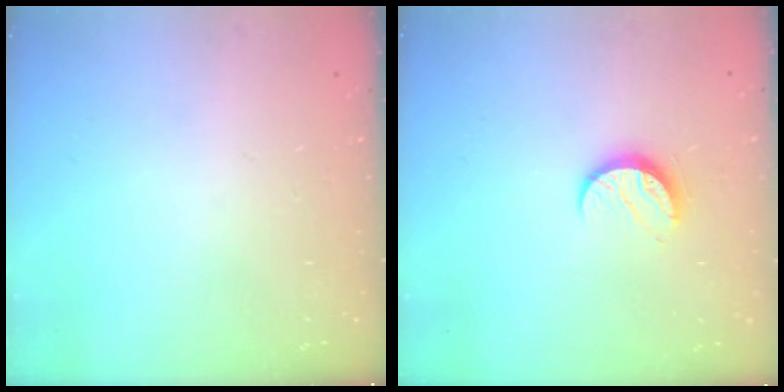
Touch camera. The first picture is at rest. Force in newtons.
{"total": 6.9, "press": 6.9, "slide": 0.7}